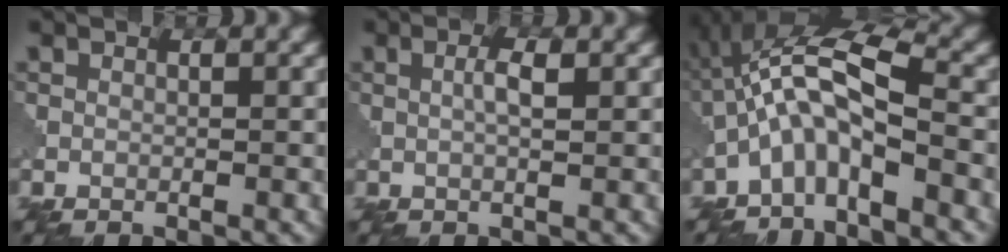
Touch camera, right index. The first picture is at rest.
{"total": 1.9, "force": [0.3, 0.4, 1.8], "torque": [-0.037, 0.005, 0.004]}
{"total": 6.4, "force": [-1.9, 1.8, 5.9], "torque": [-0.114, 0.027, -0.048]}